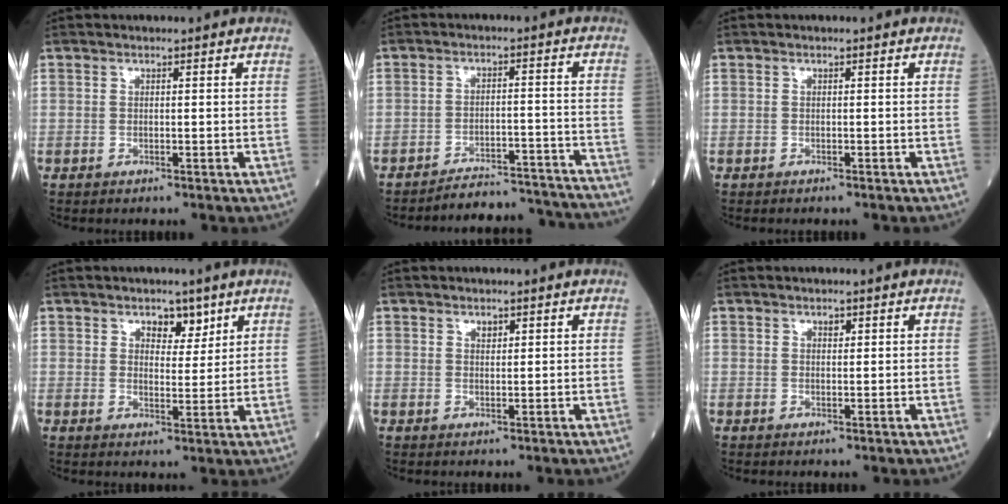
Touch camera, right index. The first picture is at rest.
{"total": 15.4, "force": [-15.2, 0.7, 2.1], "torque": [-0.004, 0.020, -0.189]}
{"total": 1.0, "force": [-0.9, 0.0, 0.5], "torque": [-0.008, -0.001, -0.010]}
{"total": 3.8, "force": [2.5, 2.1, 2.1], "torque": [-0.022, 0.000, 0.038]}
{"total": 0.9, "force": [0.6, 0.5, 0.5], "torque": [-0.007, -0.003, 0.010]}
{"total": 0.7, "force": [0.4, 0.4, 0.4], "torque": [-0.004, -0.003, 0.006]}